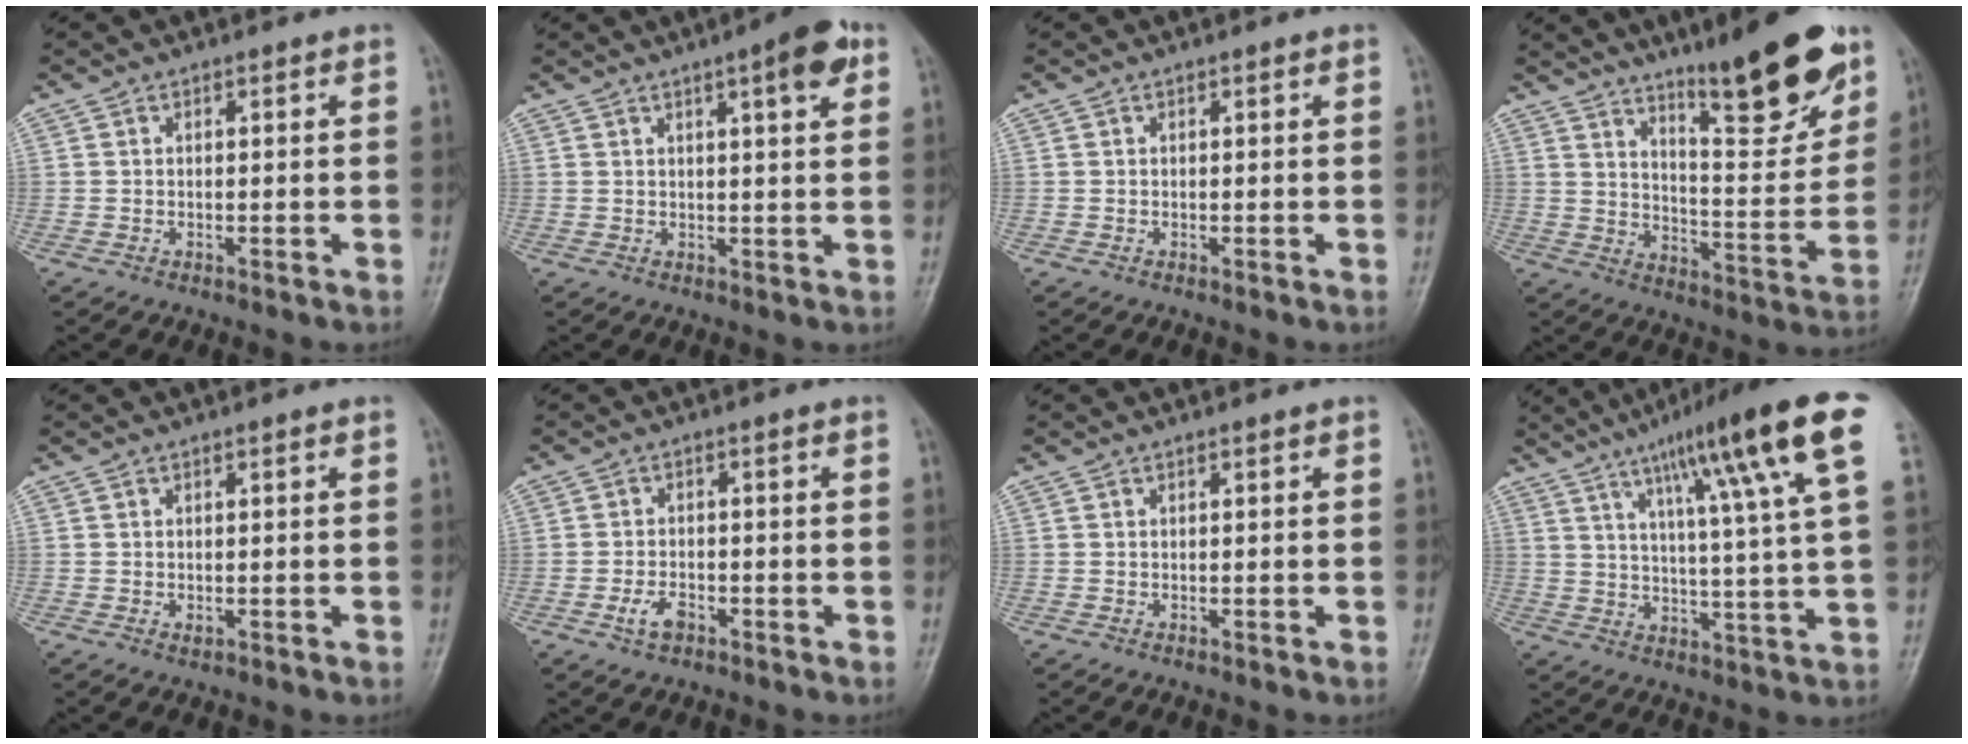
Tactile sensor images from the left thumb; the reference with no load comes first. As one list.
[{"total": 6.3, "force": [3.1, 1.4, 5.4], "torque": [-0.066, -0.007, 0.038]}, {"total": 0.0}, {"total": 17.9, "force": [11.7, 4.3, 12.9], "torque": [-0.150, -0.072, 0.187]}, {"total": 1.0, "force": [0.1, 0.5, 0.9], "torque": [-0.011, 0.001, 0.004]}, {"total": 3.2, "force": [-1.7, 1.8, 2.1], "torque": [-0.043, 0.011, -0.029]}, {"total": 0.0}, {"total": 19.7, "force": [9.8, 1.7, 17.0], "torque": [-0.248, -0.014, 0.142]}]